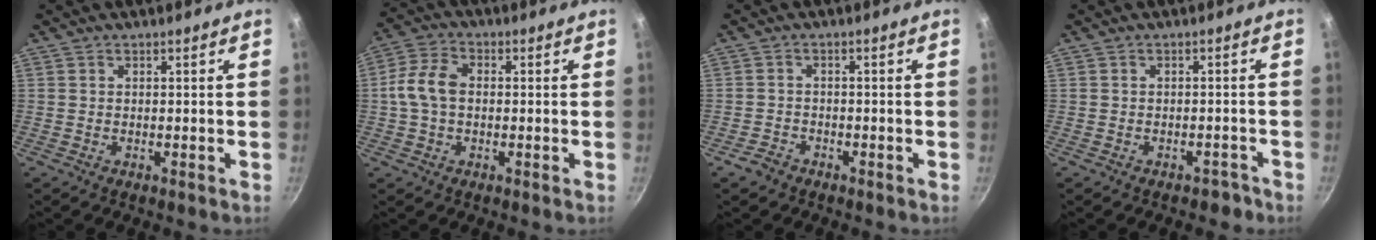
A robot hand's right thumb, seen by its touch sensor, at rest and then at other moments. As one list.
[{"total": 7.8, "force": [0.1, 5.3, 5.7], "torque": [-0.110, 0.023, -0.008]}, {"total": 2.5, "force": [-1.8, 1.5, 0.7], "torque": [-0.012, 0.021, -0.032]}, {"total": 2.2, "force": [-1.7, 1.2, 0.6], "torque": [0.013, 0.029, -0.006]}]